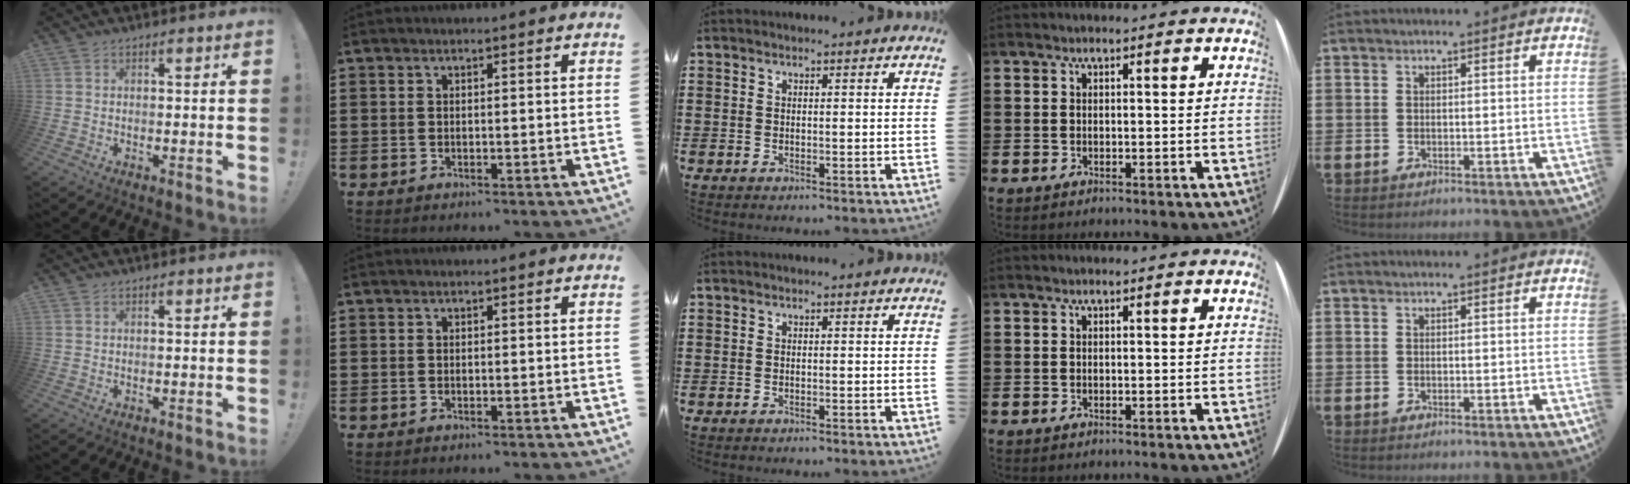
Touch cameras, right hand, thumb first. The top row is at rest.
{}